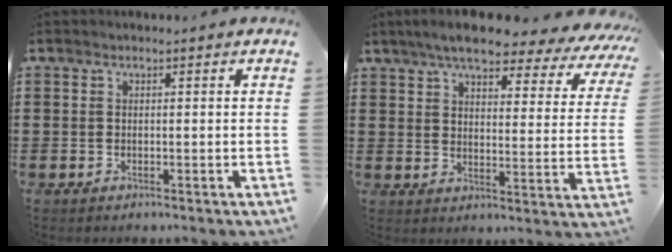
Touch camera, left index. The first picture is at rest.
{"total": 6.9, "force": [6.0, 0.8, 3.2], "torque": [-0.081, -0.033, 0.101]}